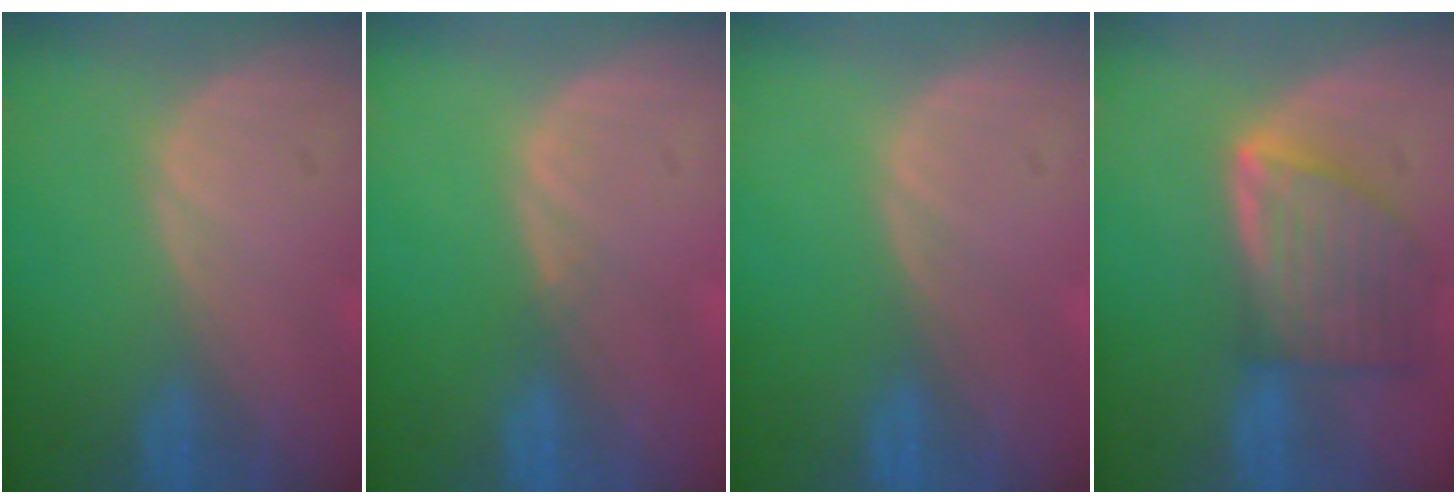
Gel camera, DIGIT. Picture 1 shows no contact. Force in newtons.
{"total": 0.5, "press": 0.5, "slide": 0.1}
{"total": 0.0}
{"total": 8.0, "press": 7.2, "slide": 3.6}